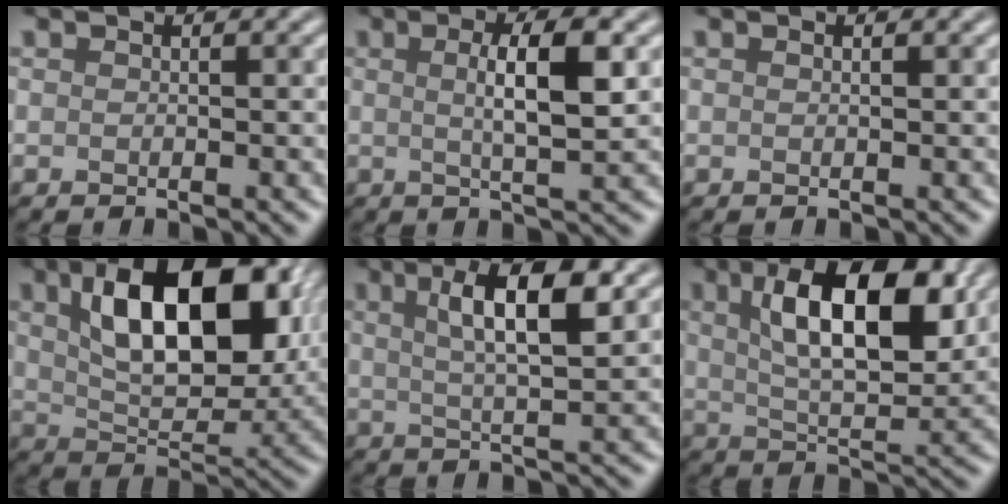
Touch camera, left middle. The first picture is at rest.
{"total": 4.6, "force": [0.3, 0.8, 4.5], "torque": [-0.075, 0.009, 0.012]}
{"total": 0.9, "force": [0.5, 0.4, 0.7], "torque": [0.000, 0.004, -0.007]}
{"total": 10.9, "force": [3.0, 5.7, 8.8], "torque": [-0.139, 0.009, 0.056]}
{"total": 6.3, "force": [1.8, 1.3, 5.9], "torque": [-0.093, 0.009, 0.036]}
{"total": 9.8, "force": [2.7, 3.9, 8.5], "torque": [-0.135, 0.012, 0.050]}